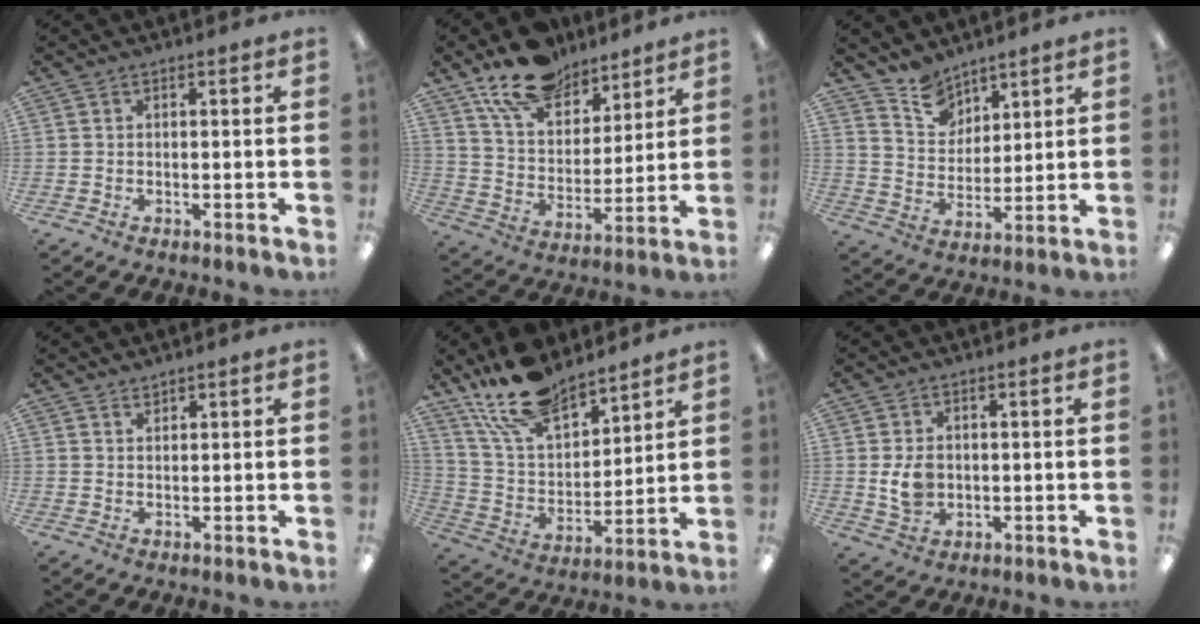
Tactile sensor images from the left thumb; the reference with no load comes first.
{"total": 16.4, "force": [12.4, 8.3, 6.9], "torque": [-0.114, -0.070, 0.227]}
{"total": 9.3, "force": [7.5, 5.2, 1.4], "torque": [-0.039, -0.048, 0.146]}
{"total": 1.5, "force": [1.4, 0.3, 0.0], "torque": [0.008, -0.006, 0.027]}
{"total": 17.9, "force": [14.2, 7.7, 7.7], "torque": [-0.160, -0.080, 0.260]}
{"total": 6.0, "force": [0.1, 4.5, 3.9], "torque": [-0.070, -0.001, 0.001]}